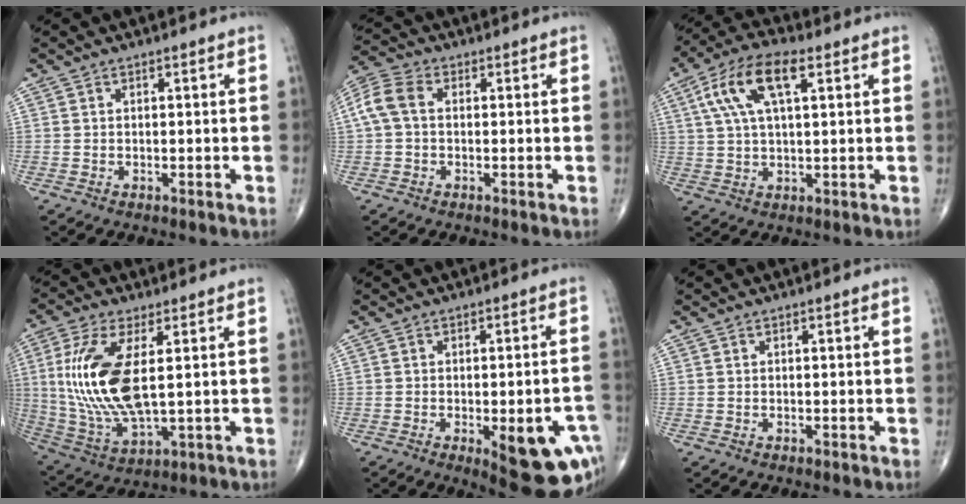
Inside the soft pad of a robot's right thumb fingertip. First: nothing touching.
{"total": 6.3, "force": [0.5, 4.3, 4.7], "torque": [-0.107, 0.021, 0.003]}
{"total": 11.8, "force": [4.3, 4.8, 9.9], "torque": [-0.199, 0.018, 0.076]}
{"total": 16.5, "force": [2.4, 6.7, 14.9], "torque": [-0.330, -0.016, 0.057]}
{"total": 14.9, "force": [-5.3, 5.6, 12.7], "torque": [-0.106, 0.018, -0.047]}
{"total": 0.0}